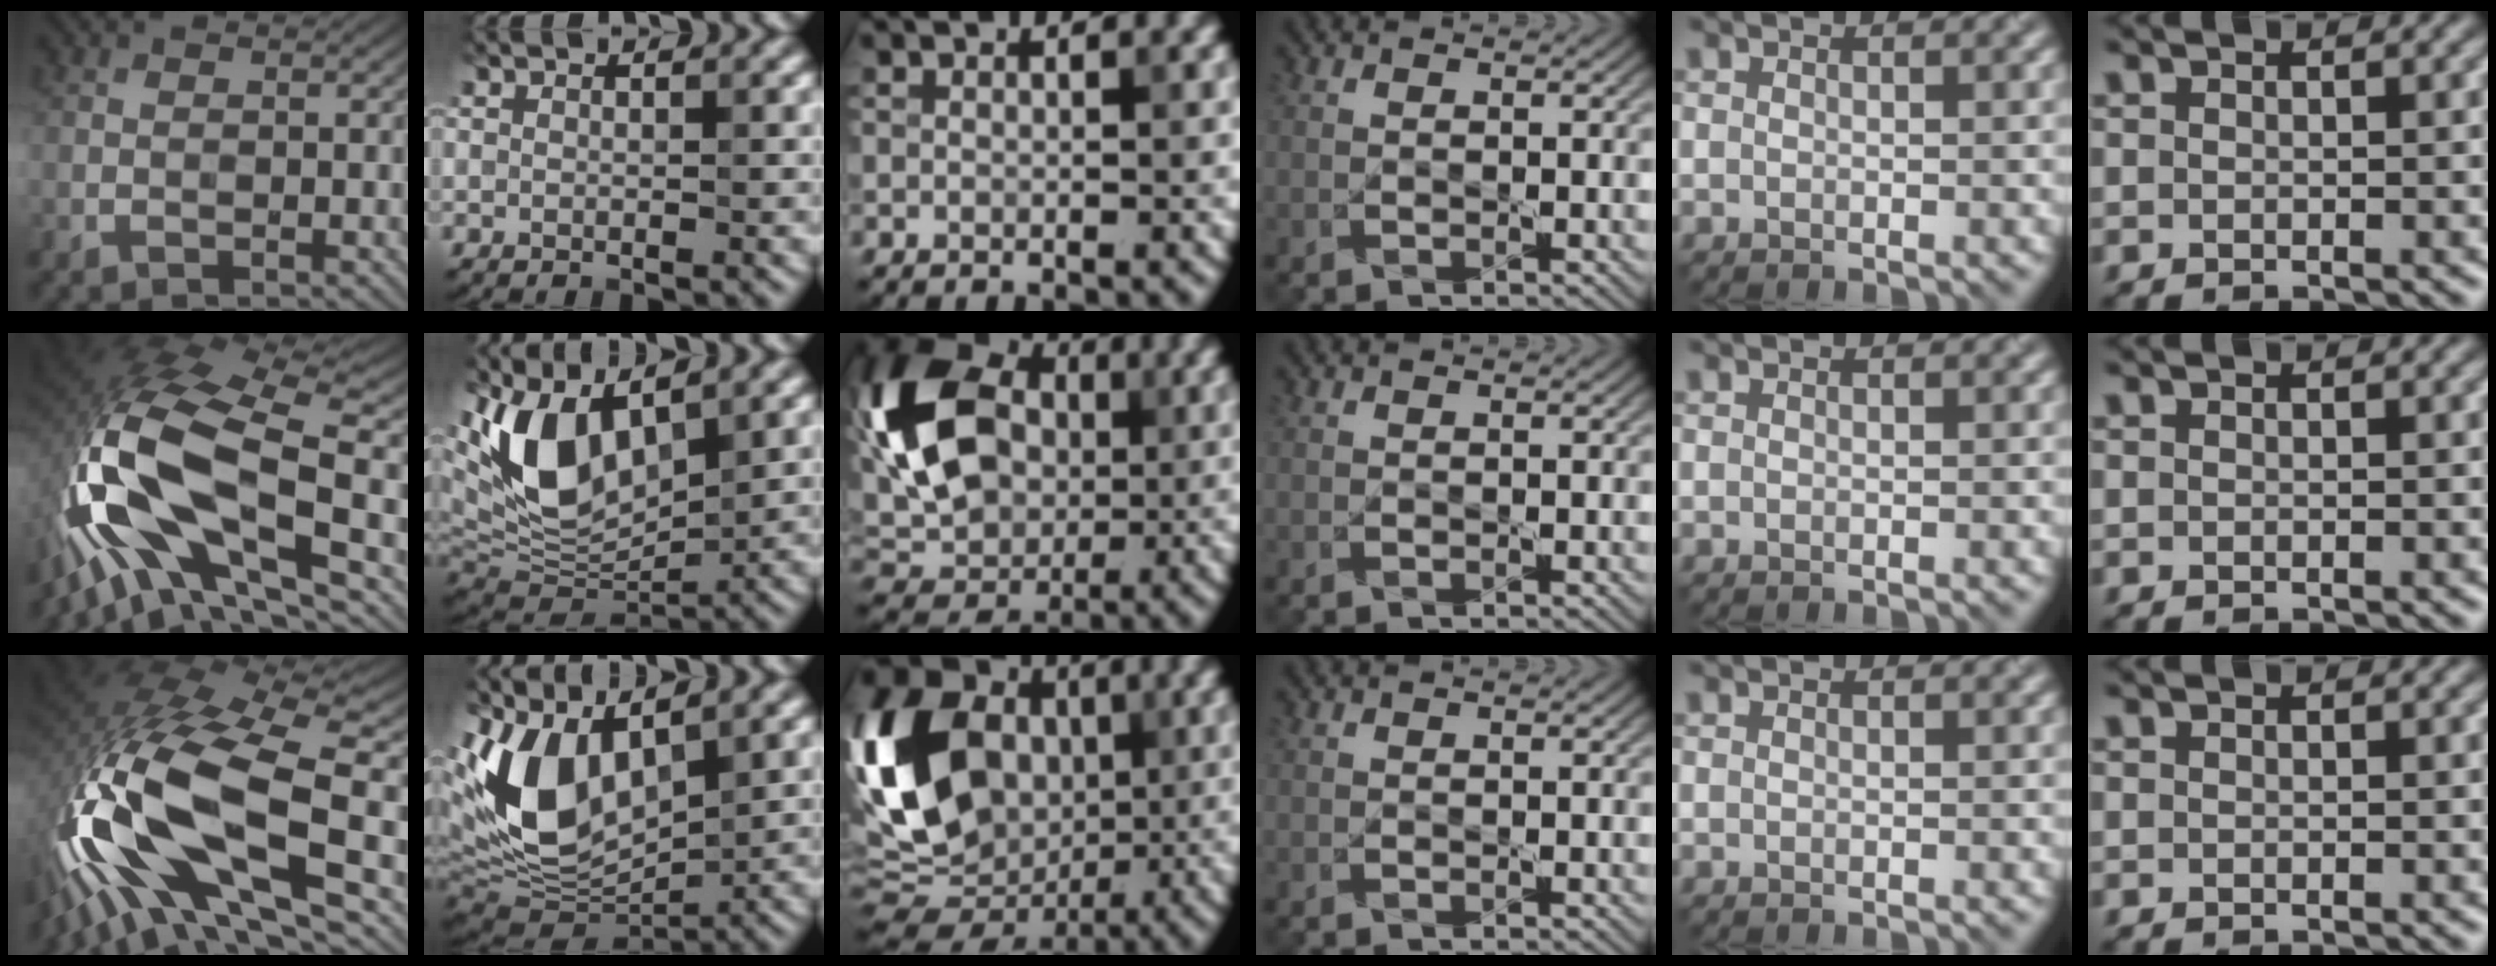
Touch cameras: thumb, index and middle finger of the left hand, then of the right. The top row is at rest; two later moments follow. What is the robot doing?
{"motion": "lift_and_place", "object": "knife"}